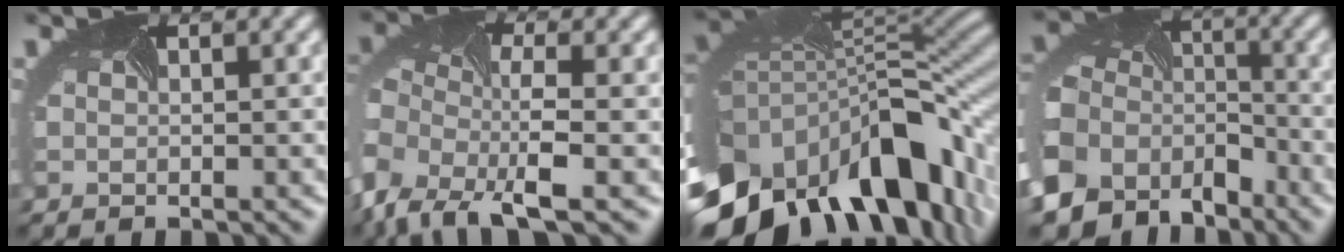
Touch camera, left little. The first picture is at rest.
{"total": 8.6, "force": [-4.8, 3.6, 6.1], "torque": [-0.125, -0.013, -0.096]}
{"total": 18.3, "force": [-8.6, 9.8, 12.8], "torque": [-0.231, 0.000, -0.143]}
{"total": 12.9, "force": [-7.1, 9.6, 5.0], "torque": [-0.142, -0.046, -0.101]}